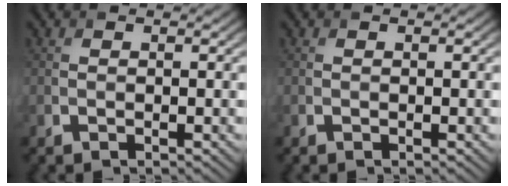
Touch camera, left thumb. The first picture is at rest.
{"total": 0.0}